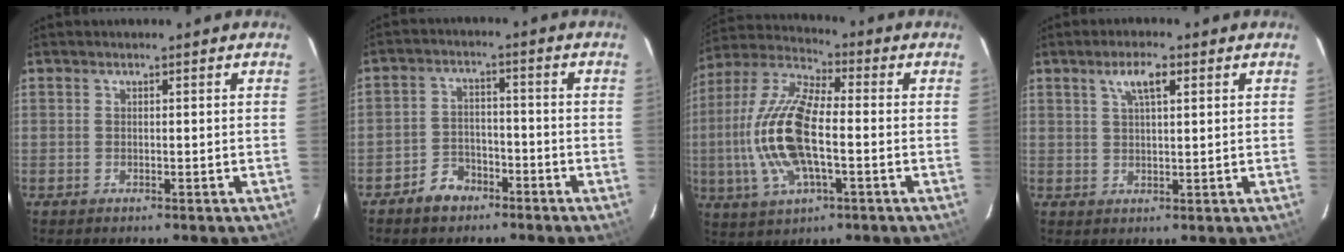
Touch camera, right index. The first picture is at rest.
{"total": 5.9, "force": [-4.2, 3.8, 1.7], "torque": [-0.045, 0.017, -0.066]}
{"total": 17.0, "force": [-2.4, 6.8, 15.4], "torque": [-0.327, 0.005, -0.052]}
{"total": 4.6, "force": [2.3, 1.3, 3.8], "torque": [-0.068, 0.010, 0.040]}